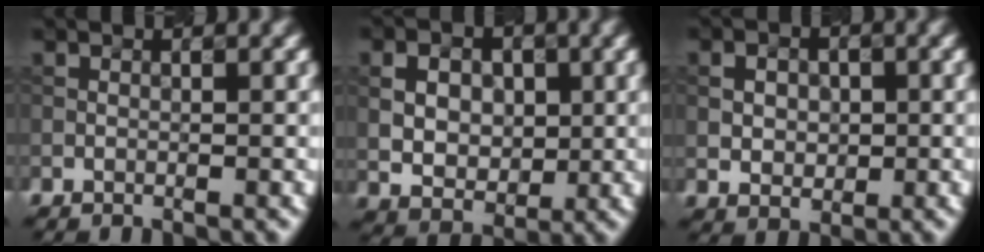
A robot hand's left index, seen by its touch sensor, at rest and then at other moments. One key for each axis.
{"total": 5.1, "fx": 0.7, "fy": 3.8, "fz": 3.3, "tx": -0.059, "ty": -0.001, "tz": 0.014}
{"total": 2.9, "fx": 0.3, "fy": 2.3, "fz": 1.9, "tx": -0.036, "ty": 0.000, "tz": 0.004}